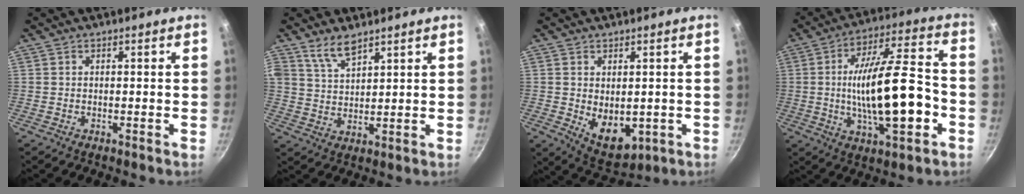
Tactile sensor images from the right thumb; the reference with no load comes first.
{"total": 5.4, "force": [4.1, 2.1, 2.8], "torque": [-0.047, -0.025, 0.086]}
{"total": 8.3, "force": [-0.5, 5.4, 6.3], "torque": [-0.078, -0.018, 0.014]}
{"total": 20.1, "force": [-3.5, 7.1, 18.5], "torque": [-0.290, 0.039, -0.052]}